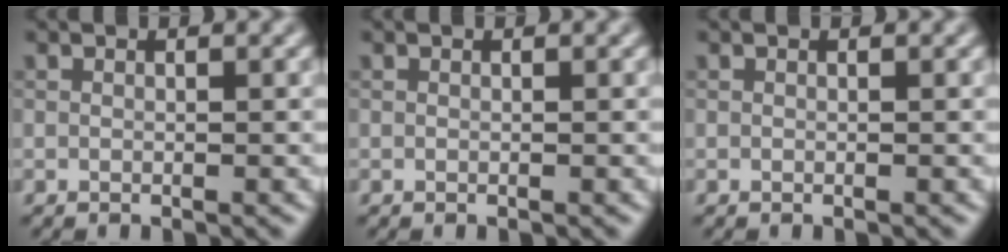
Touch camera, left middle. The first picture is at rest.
{"total": 0.0}
{"total": 0.0}